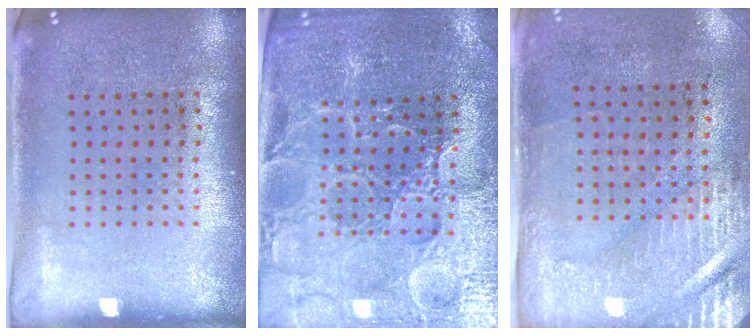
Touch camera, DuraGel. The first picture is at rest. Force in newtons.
{"total": 3.5, "press": 3.4, "slide": 0.6}
{"total": 3.0, "press": 2.5, "slide": 1.6}